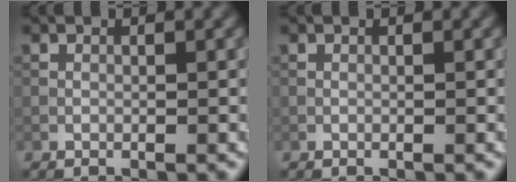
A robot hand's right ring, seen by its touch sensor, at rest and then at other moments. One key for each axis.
{"total": 0.0}